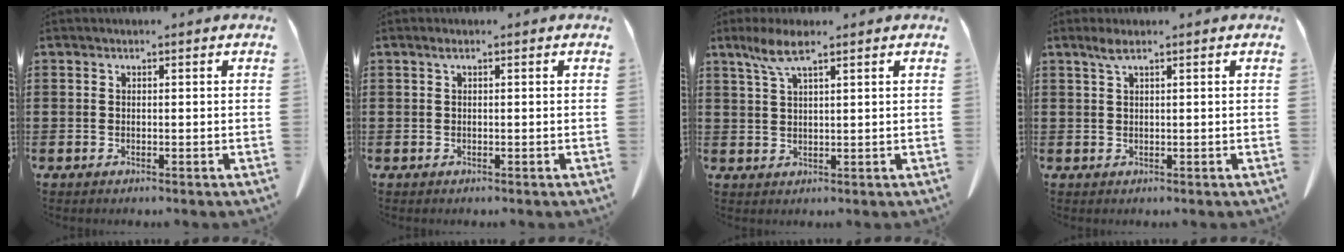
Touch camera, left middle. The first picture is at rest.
{"total": 0.7, "force": [0.2, 0.1, 0.7], "torque": [-0.013, 0.001, 0.003]}
{"total": 4.9, "force": [2.9, 1.0, 3.8], "torque": [-0.081, 0.004, 0.052]}
{"total": 1.9, "force": [1.0, 0.2, 1.6], "torque": [-0.034, 0.001, 0.018]}